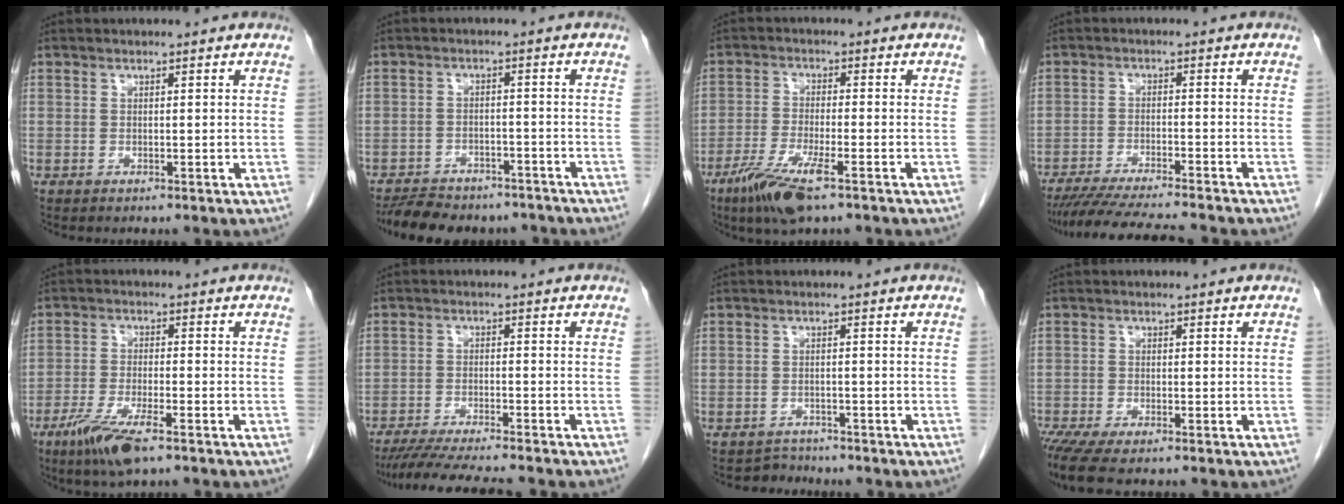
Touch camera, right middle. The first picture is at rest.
{"total": 11.9, "force": [-10.3, 4.4, 4.1], "torque": [-0.073, 0.000, -0.139]}
{"total": 8.1, "force": [-5.0, 0.8, 6.3], "torque": [-0.130, -0.020, -0.092]}
{"total": 11.6, "force": [-10.4, 0.0, 5.2], "torque": [-0.075, -0.020, -0.162]}
{"total": 7.8, "force": [-4.9, 1.1, 5.9], "torque": [-0.119, -0.017, -0.087]}
{"total": 11.2, "force": [-9.9, 0.3, 5.3], "torque": [-0.078, -0.021, -0.152]}
{"total": 2.0, "force": [-1.7, 0.6, -0.9], "torque": [0.014, -0.004, -0.030]}
{"total": 6.5, "force": [-5.1, 1.0, 3.9], "torque": [-0.067, -0.017, -0.084]}